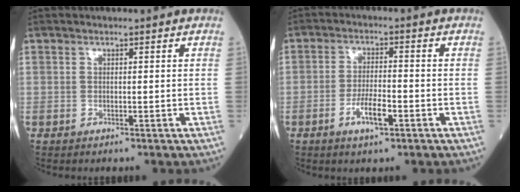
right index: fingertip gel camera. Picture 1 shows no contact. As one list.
[{"total": 4.9, "force": [-2.2, 1.0, 4.3], "torque": [-0.083, -0.001, -0.040]}]